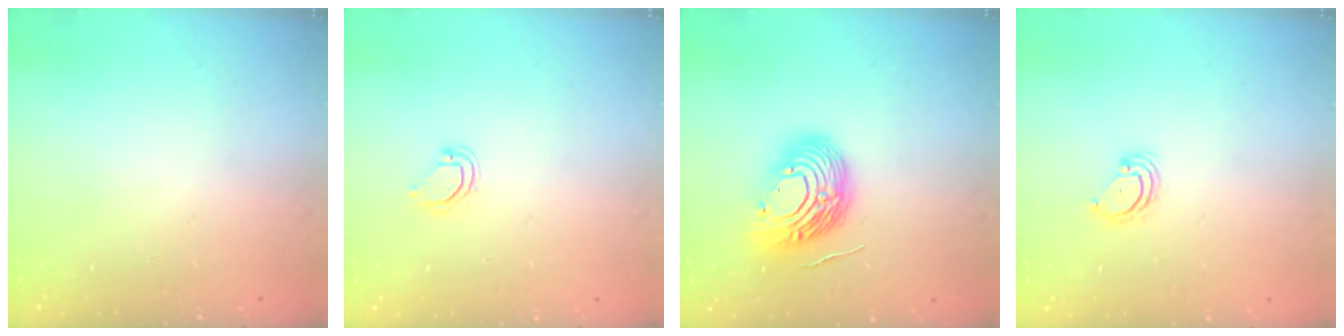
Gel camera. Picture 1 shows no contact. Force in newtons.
{"total": 4.7, "press": 4.7, "slide": 0.2}
{"total": 13.7, "press": 13.6, "slide": 1.8}
{"total": 2.8, "press": 2.8, "slide": 0.3}